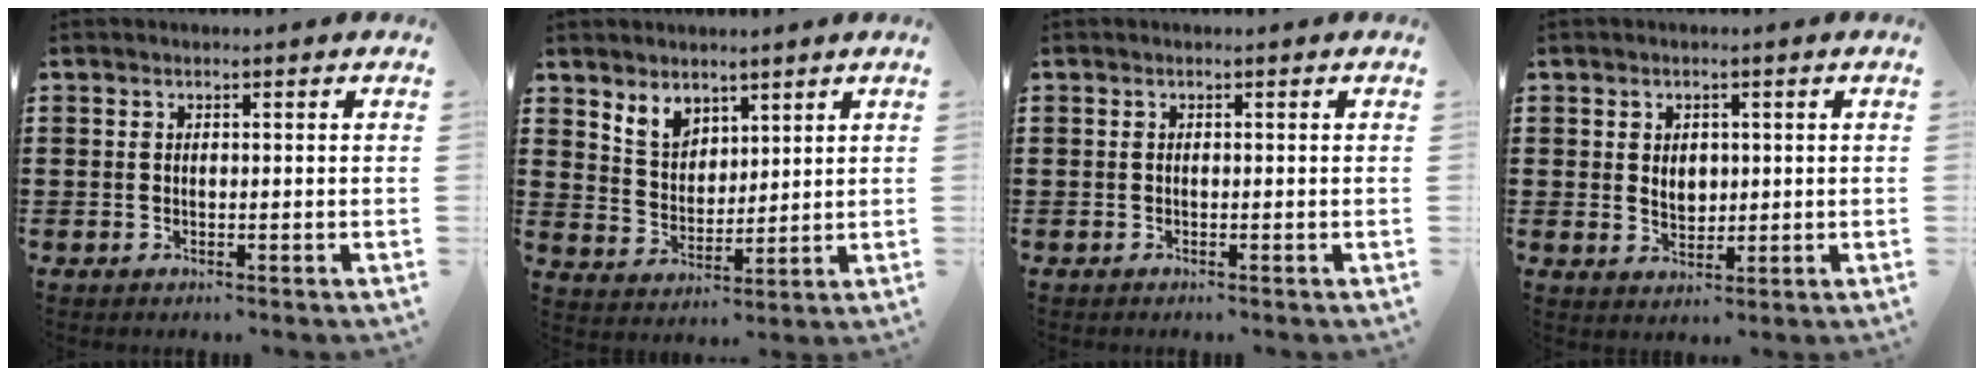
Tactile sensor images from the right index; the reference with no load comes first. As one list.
[{"total": 4.9, "force": [3.9, 2.9, 0.9], "torque": [-0.035, 0.002, 0.074]}, {"total": 0.0}, {"total": 2.8, "force": [0.4, 2.2, 1.6], "torque": [-0.030, 0.008, 0.005]}]